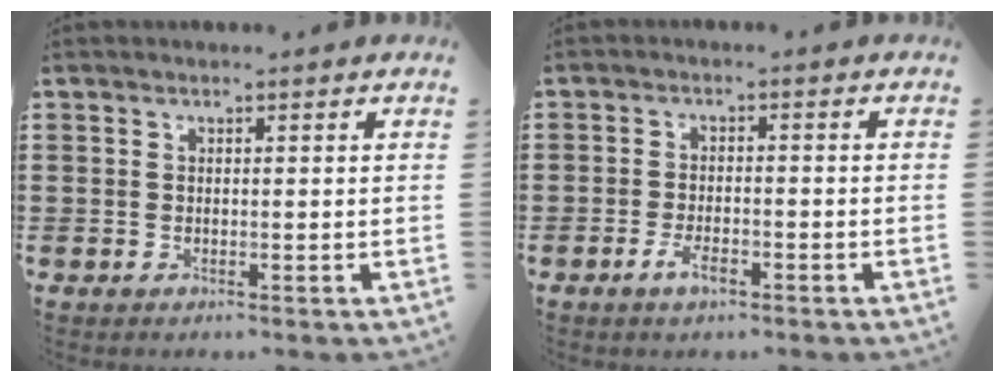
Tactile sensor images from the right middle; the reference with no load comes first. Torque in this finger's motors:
{"motor_torque": [1.02, -0.28, 0.07, 0.04]}